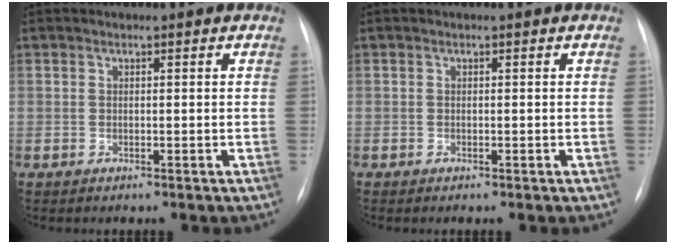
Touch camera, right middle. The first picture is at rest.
{"total": 0.0}